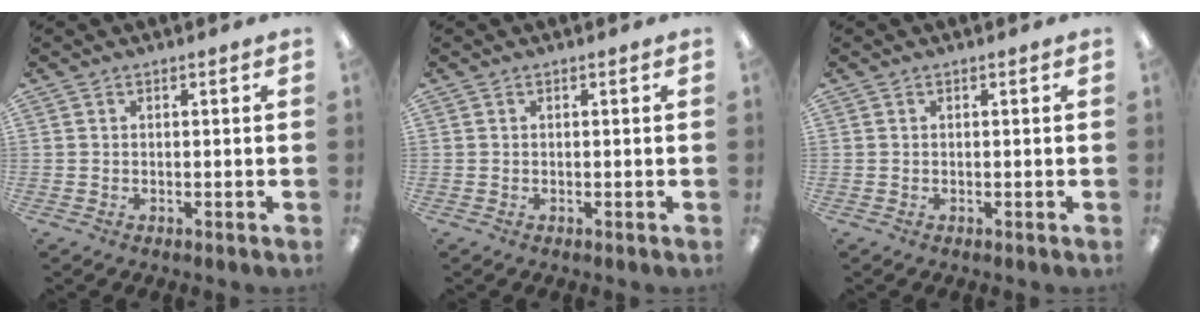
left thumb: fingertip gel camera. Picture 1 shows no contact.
{"total": 0.0}
{"total": 0.0}